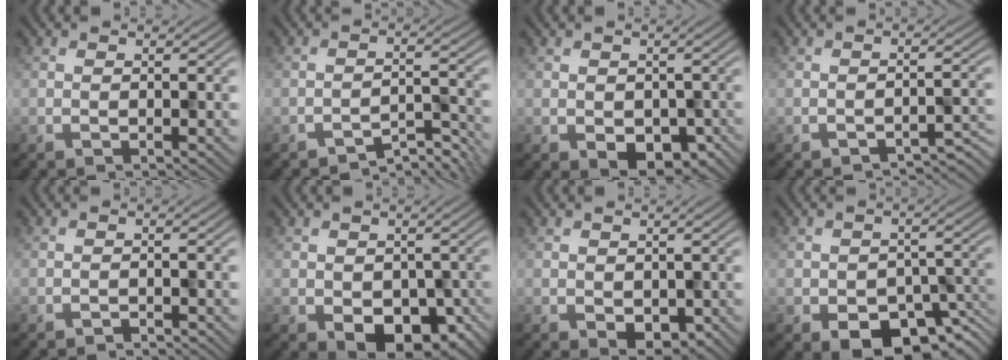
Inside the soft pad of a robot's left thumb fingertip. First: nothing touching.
{"total": 4.1, "force": [-3.6, 0.9, 1.8], "torque": [-0.024, 0.007, -0.057]}
{"total": 4.9, "force": [-1.8, 3.2, 3.2], "torque": [-0.053, -0.026, -0.020]}
{"total": 2.7, "force": [-2.2, 0.6, 1.4], "torque": [-0.021, 0.003, -0.032]}
{"total": 1.1, "force": [-1.0, 0.1, 0.2], "torque": [-0.003, 0.001, -0.022]}
{"total": 7.4, "force": [-2.5, 4.8, 5.0], "torque": [-0.087, -0.031, -0.026]}
{"total": 2.5, "force": [-0.3, 1.7, 1.8], "torque": [-0.038, -0.013, 0.001]}
{"total": 8.4, "force": [-4.6, 4.5, 5.3], "torque": [-0.079, -0.023, -0.058]}